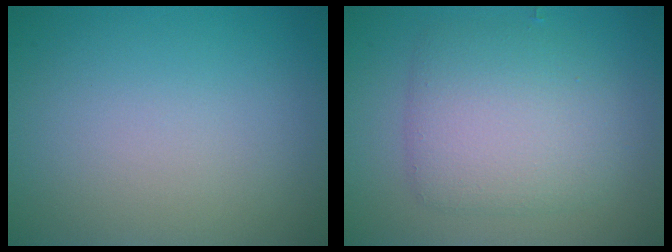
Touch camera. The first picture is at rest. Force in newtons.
{"total": 5.1, "press": 5.1, "slide": 0.1}